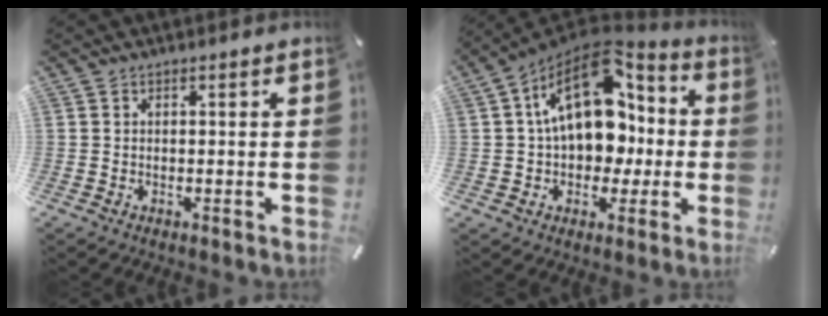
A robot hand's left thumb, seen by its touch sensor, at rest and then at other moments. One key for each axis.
{"total": 20.2, "fx": 4.8, "fy": 13.8, "fz": 14.0, "tx": -0.228, "ty": -0.034, "tz": 0.083}